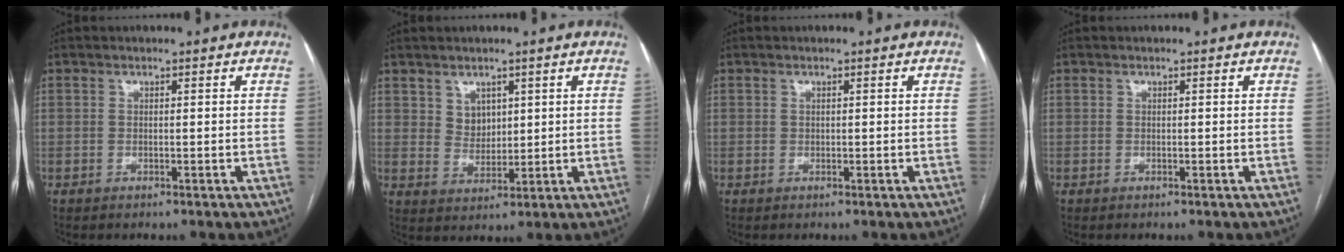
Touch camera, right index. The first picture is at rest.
{"total": 3.7, "force": [1.7, 2.9, 1.4], "torque": [-0.025, 0.001, 0.039]}
{"total": 0.0}
{"total": 0.0}